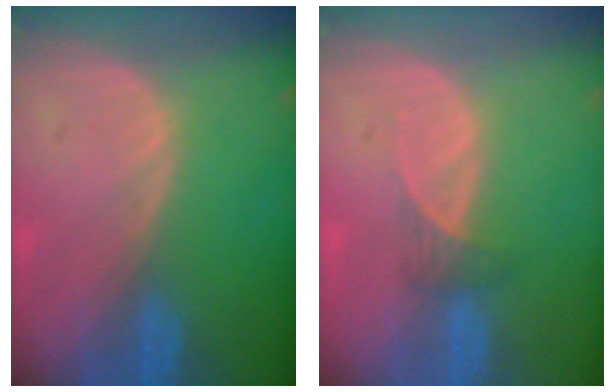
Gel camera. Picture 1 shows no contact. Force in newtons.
{"total": 1.8, "press": 1.6, "slide": 0.8}